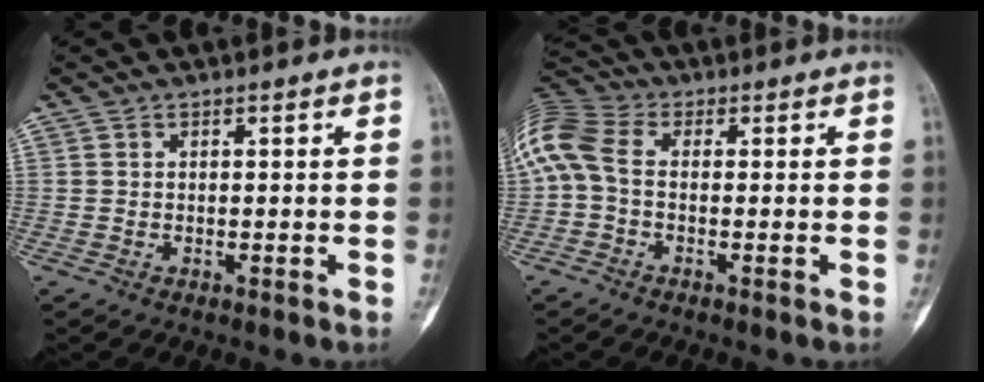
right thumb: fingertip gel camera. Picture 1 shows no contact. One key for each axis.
{"total": 10.7, "fx": 0.0, "fy": 6.9, "fz": 8.1, "tx": -0.193, "ty": 0.025, "tz": -0.012}